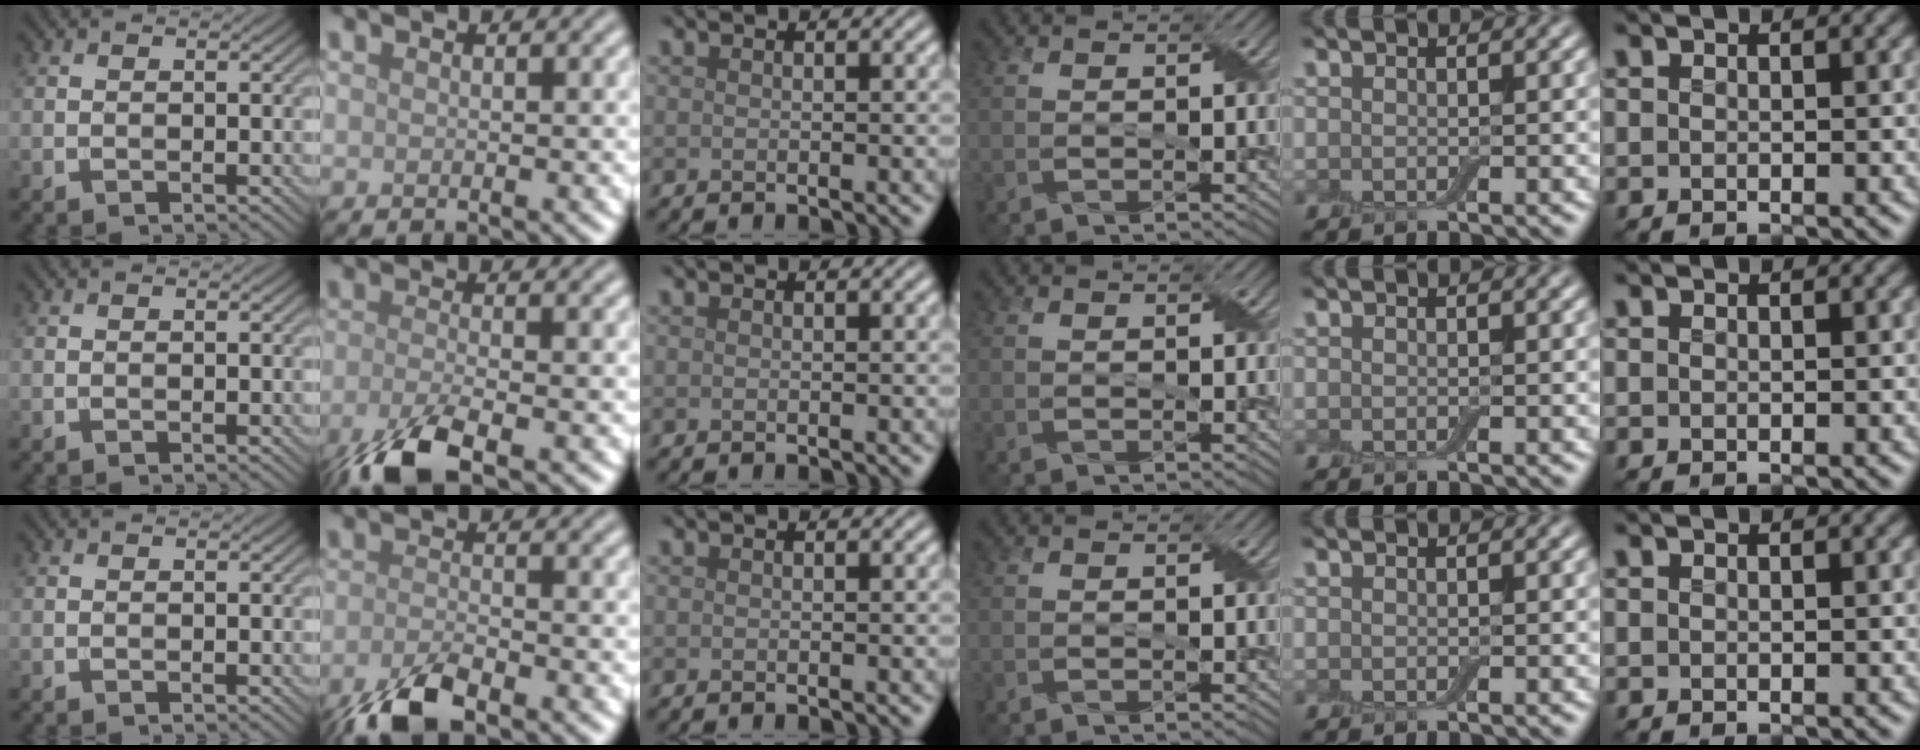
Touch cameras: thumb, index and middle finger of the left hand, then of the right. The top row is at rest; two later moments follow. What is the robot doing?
{"motion": "peel", "object": "small bumper sticker"}